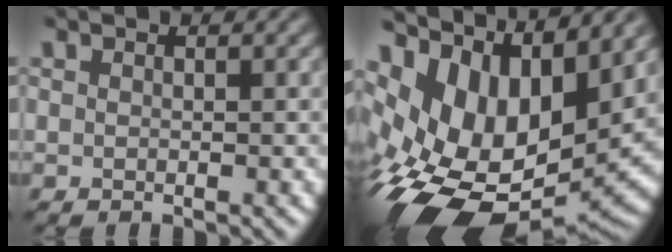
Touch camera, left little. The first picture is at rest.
{"total": 16.0, "force": [1.0, 9.8, 12.6], "torque": [-0.229, -0.001, 0.024]}